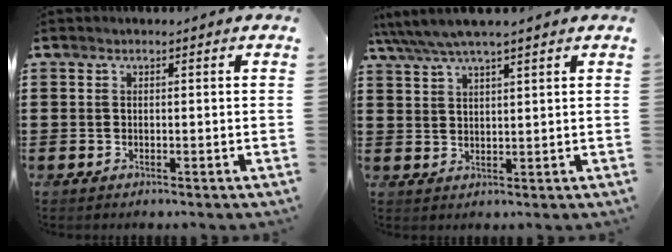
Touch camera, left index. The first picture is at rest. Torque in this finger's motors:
{"motor_torque": [2.14, 0.00, 0.37, 0.21]}